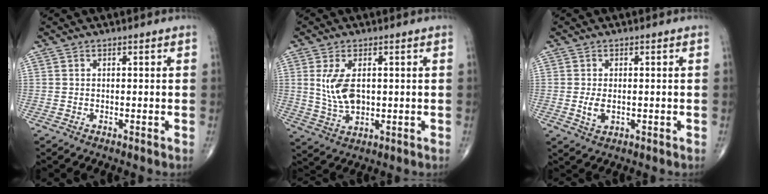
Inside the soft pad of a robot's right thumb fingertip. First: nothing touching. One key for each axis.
{"total": 7.5, "fx": 1.1, "fy": 4.1, "fz": 6.2, "tx": -0.120, "ty": -0.010, "tz": 0.030}
{"total": 2.9, "fx": -0.2, "fy": 1.7, "fz": 2.3, "tx": -0.044, "ty": -0.005, "tz": 0.000}